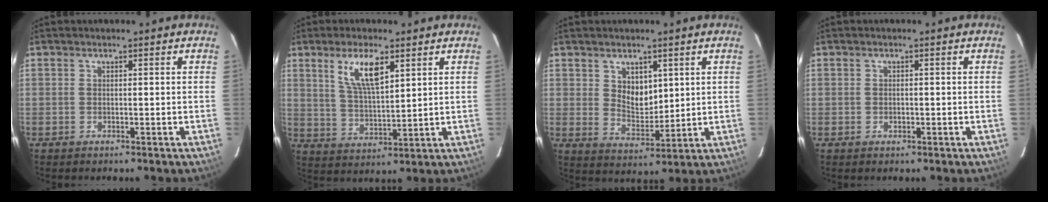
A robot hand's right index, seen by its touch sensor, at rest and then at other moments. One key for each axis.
{"total": 8.7, "fx": 4.4, "fy": 2.9, "fz": 6.9, "tx": -0.124, "ty": 0.000, "tz": 0.092}
{"total": 6.3, "fx": 2.7, "fy": 4.2, "fz": 3.7, "tx": -0.057, "ty": -0.003, "tz": 0.055}
{"total": 0.9, "fx": -0.2, "fy": 0.8, "fz": 0.3, "tx": -0.003, "ty": -0.001, "tz": -0.003}